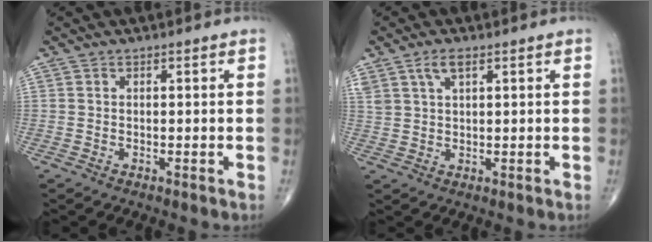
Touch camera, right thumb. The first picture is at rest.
{"total": 4.2, "force": [2.3, 1.8, 3.0], "torque": [-0.061, 0.002, 0.051]}